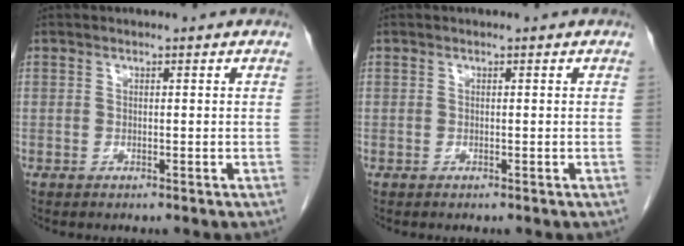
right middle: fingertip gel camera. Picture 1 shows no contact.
{"total": 0.0}